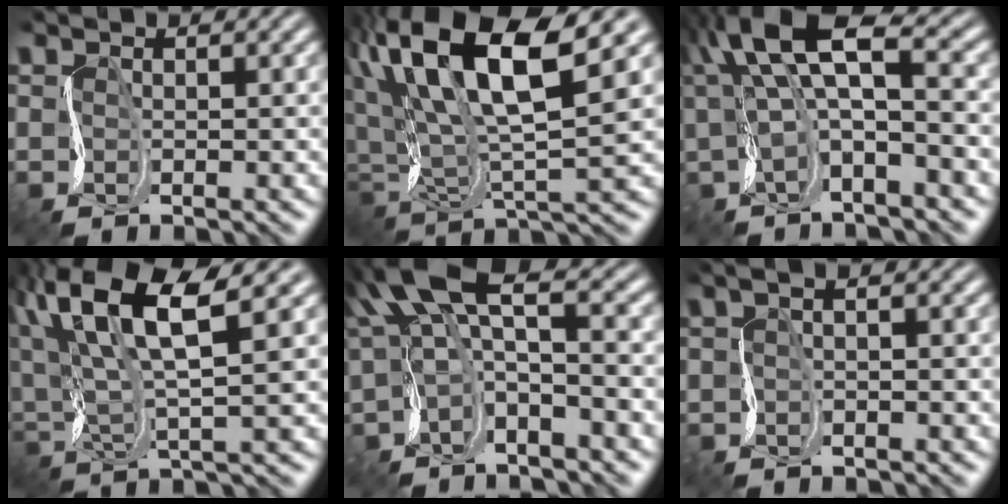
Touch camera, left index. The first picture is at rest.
{"total": 12.4, "force": [5.2, 4.1, 10.4], "torque": [-0.213, 0.020, 0.096]}
{"total": 8.1, "force": [1.9, 2.5, 7.4], "torque": [-0.146, 0.021, 0.027]}
{"total": 10.5, "force": [5.1, 2.6, 8.8], "torque": [-0.200, 0.023, 0.098]}
{"total": 6.5, "force": [1.3, 2.2, 5.9], "torque": [-0.113, 0.019, 0.011]}
{"total": 1.8, "force": [0.5, 0.6, 1.6], "torque": [-0.029, 0.011, -0.001]}